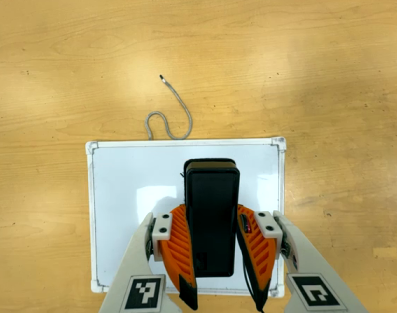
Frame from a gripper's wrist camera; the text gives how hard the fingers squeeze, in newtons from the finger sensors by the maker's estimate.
{"total": 7.0, "left": 5.9, "right": 8.1}